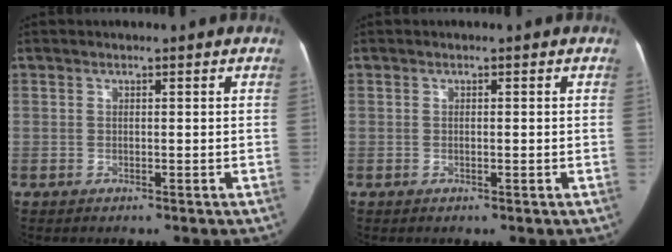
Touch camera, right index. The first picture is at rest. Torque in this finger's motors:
{"motor_torque": [-0.09, 0.04, -0.04, 0.00]}